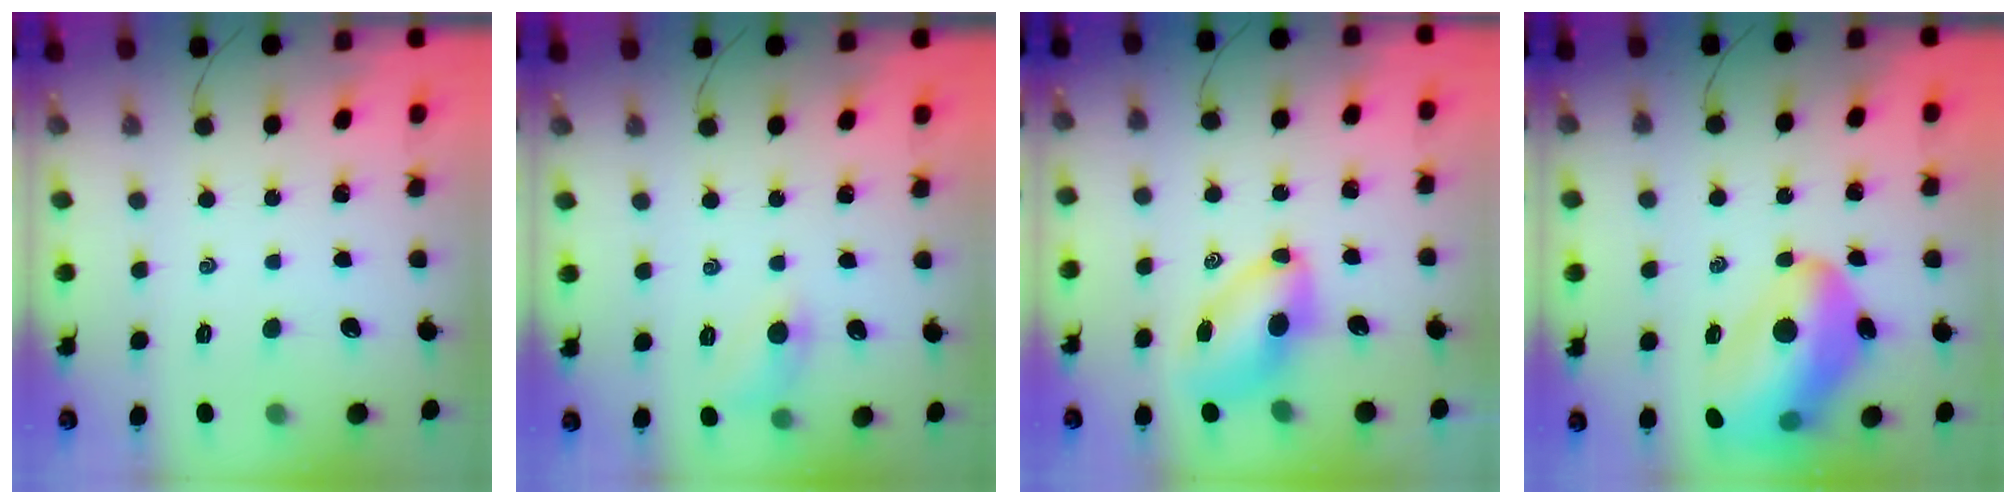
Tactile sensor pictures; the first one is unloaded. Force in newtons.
{"total": 6.9, "press": 6.7, "slide": 1.6}
{"total": 7.1, "press": 7.0, "slide": 1.1}
{"total": 18.8, "press": 18.3, "slide": 4.1}